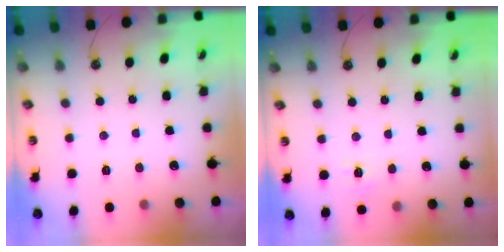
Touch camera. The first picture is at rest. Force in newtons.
{"total": 4.8, "press": 4.8, "slide": 0.6}